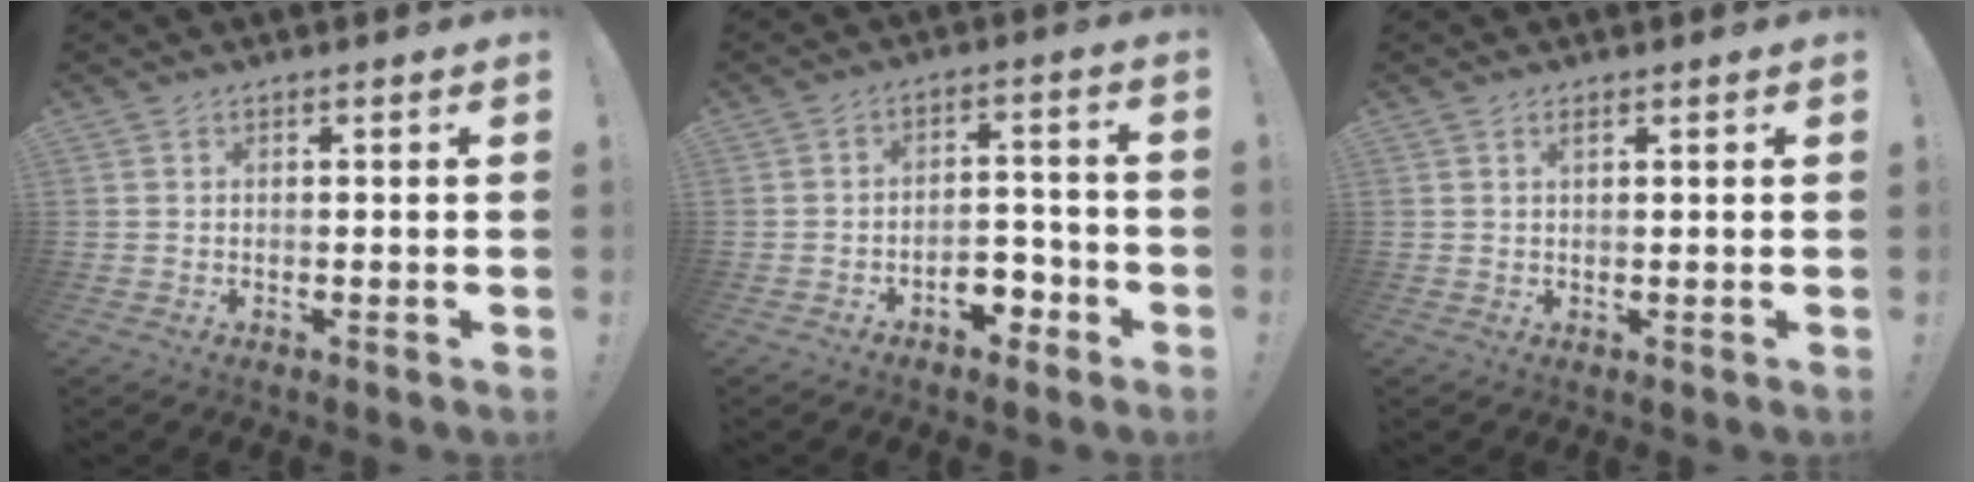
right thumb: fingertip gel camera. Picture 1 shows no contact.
{"total": 7.5, "force": [-4.2, 4.8, 4.0], "torque": [-0.044, 0.031, -0.070]}
{"total": 0.9, "force": [0.6, 0.2, 0.6], "torque": [-0.013, 0.001, 0.011]}